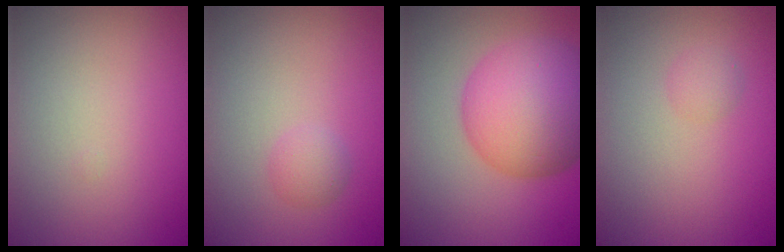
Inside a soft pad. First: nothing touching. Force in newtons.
{"total": 1.3, "press": 1.3, "slide": 0.0}
{"total": 11.1, "press": 11.0, "slide": 0.3}
{"total": 1.1, "press": 1.1, "slide": 0.0}